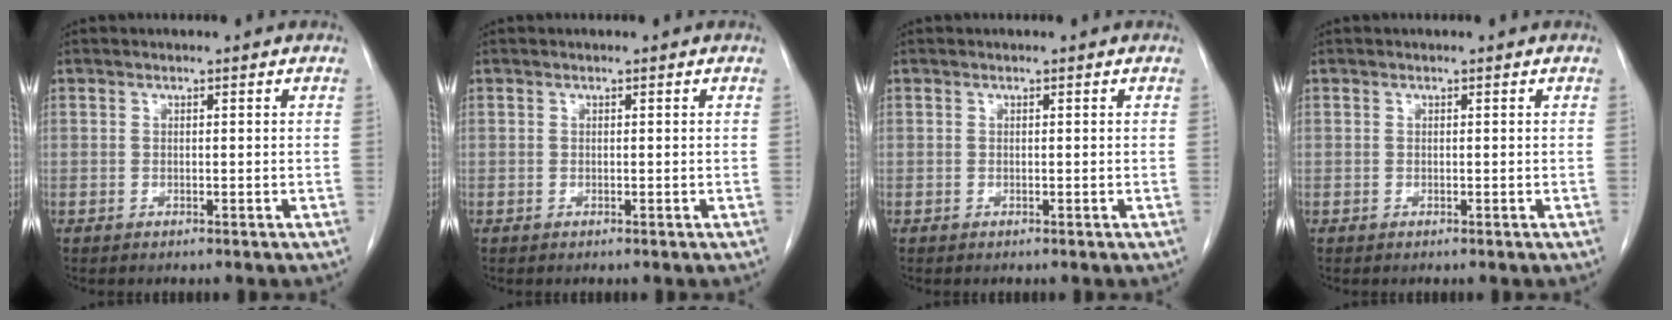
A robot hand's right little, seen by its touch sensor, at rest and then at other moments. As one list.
[{"total": 0.0}, {"total": 0.0}, {"total": 0.0}]